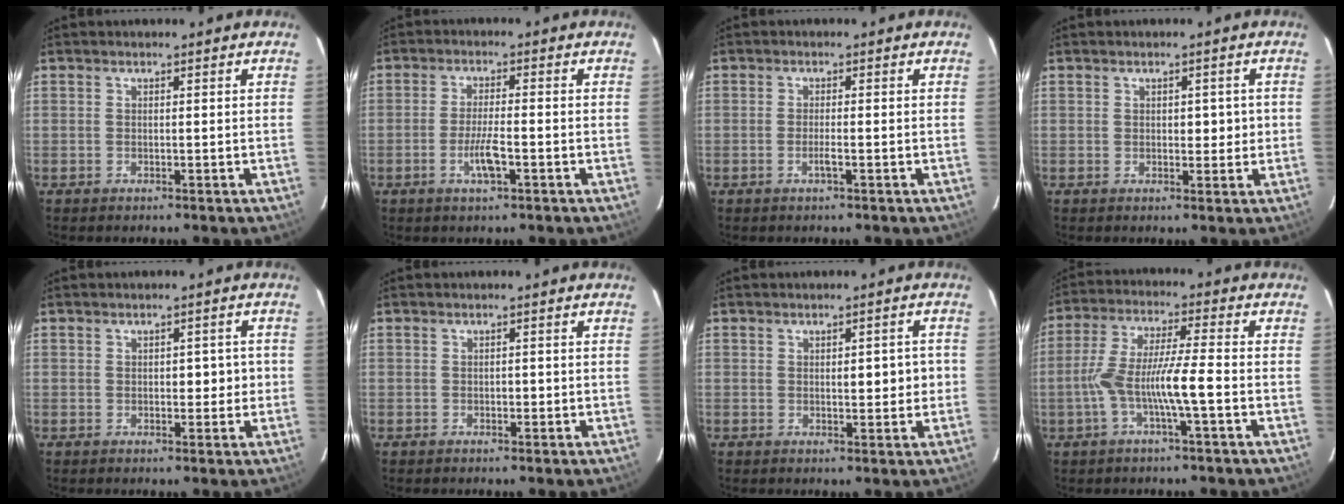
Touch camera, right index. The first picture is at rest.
{"total": 4.2, "force": [-1.7, 0.4, 3.8], "torque": [-0.076, -0.002, -0.031]}
{"total": 1.3, "force": [-0.6, -0.1, 1.2], "torque": [-0.025, 0.001, -0.010]}
{"total": 2.8, "force": [0.2, 1.7, 2.2], "torque": [-0.023, 0.007, 0.006]}
{"total": 3.2, "force": [0.0, 1.9, 2.5], "torque": [-0.026, 0.012, 0.003]}
{"total": 0.7, "force": [-0.1, 0.5, 0.5], "torque": [-0.005, 0.004, -0.002]}
{"total": 4.0, "force": [0.2, 1.7, 3.7], "torque": [-0.045, 0.007, 0.007]}
{"total": 8.8, "force": [-2.4, 0.2, 8.4], "torque": [-0.171, 0.018, -0.046]}